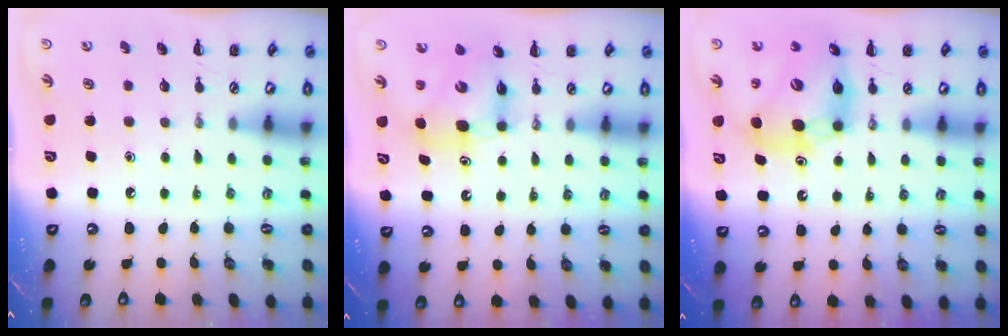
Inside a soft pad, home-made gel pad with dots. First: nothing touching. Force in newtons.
{"total": 6.9, "press": 6.8, "slide": 0.9}
{"total": 13.3, "press": 12.8, "slide": 3.7}